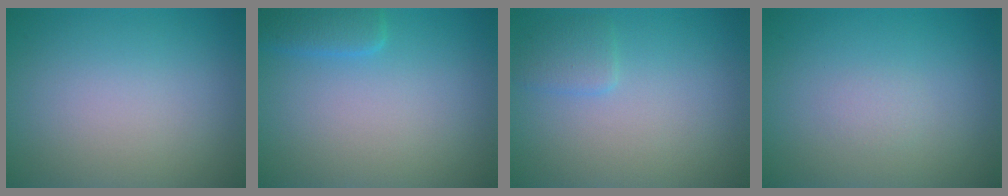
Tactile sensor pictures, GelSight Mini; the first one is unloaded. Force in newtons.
{"total": 2.0, "press": 2.0, "slide": 0.1}
{"total": 1.4, "press": 1.4, "slide": 0.0}
{"total": 0.6, "press": 0.6, "slide": 0.0}